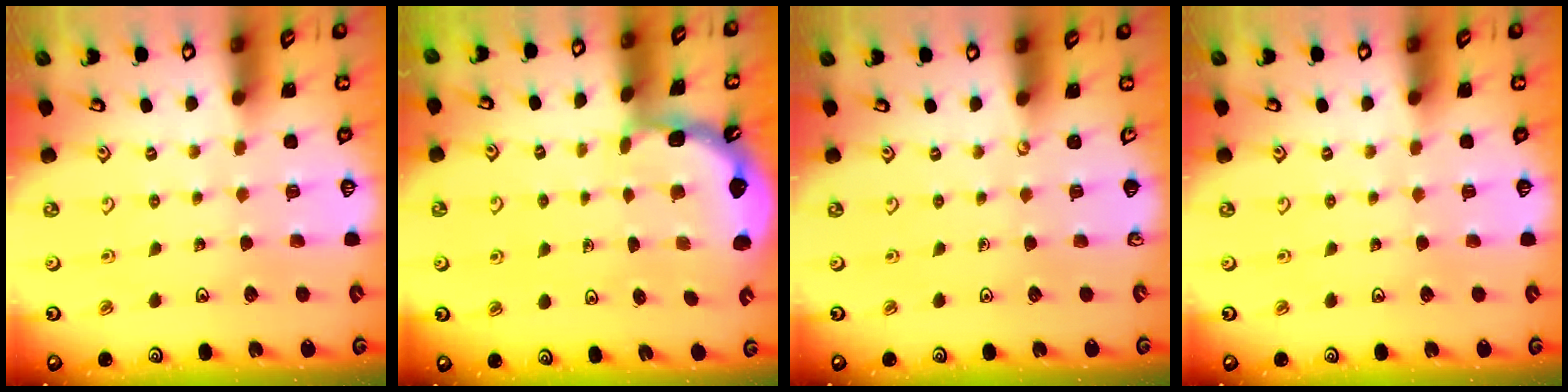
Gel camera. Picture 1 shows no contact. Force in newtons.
{"total": 2.1, "press": 2.1, "slide": 0.2}
{"total": 0.0}
{"total": 0.0}